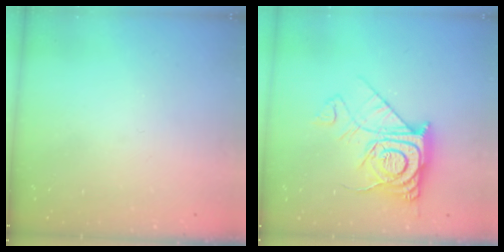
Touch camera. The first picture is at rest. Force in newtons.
{"total": 15.1, "press": 15.0, "slide": 1.4}